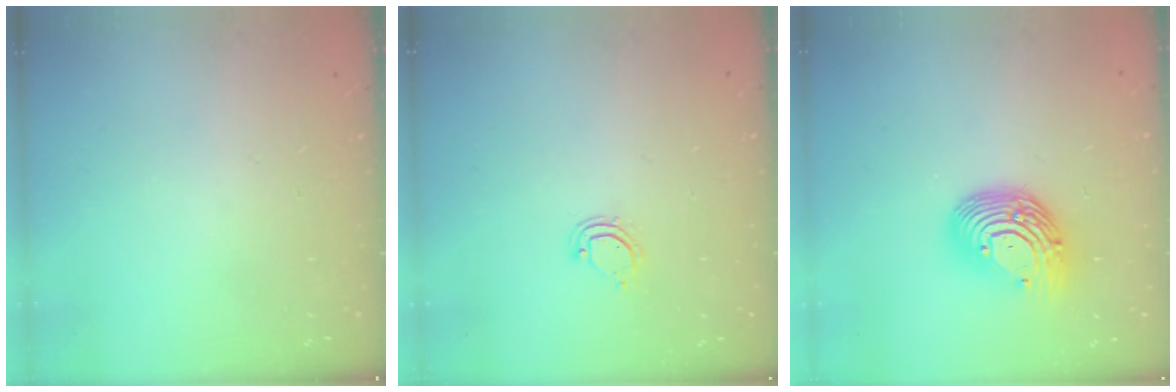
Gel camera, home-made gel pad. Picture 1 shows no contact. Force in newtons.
{"total": 4.3, "press": 4.3, "slide": 0.3}
{"total": 15.0, "press": 14.9, "slide": 1.5}